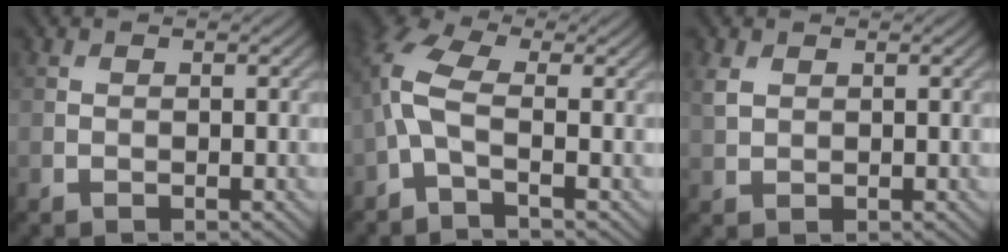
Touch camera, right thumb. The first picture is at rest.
{"total": 5.6, "force": [-1.0, 2.3, 5.1], "torque": [-0.128, 0.014, -0.037]}
{"total": 2.0, "force": [1.0, 1.4, 1.2], "torque": [-0.036, 0.001, 0.022]}